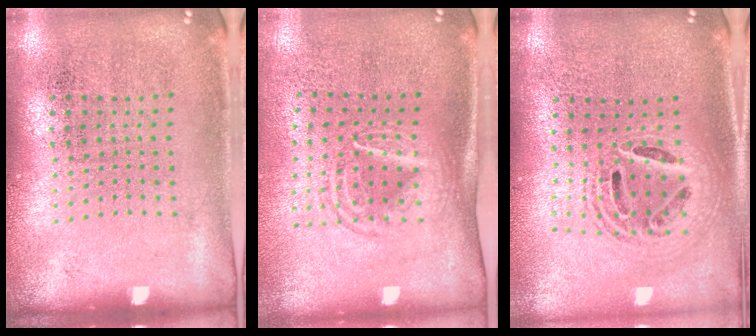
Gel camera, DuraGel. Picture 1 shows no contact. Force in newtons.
{"total": 1.6, "press": 1.3, "slide": 1.0}
{"total": 2.0, "press": 1.6, "slide": 1.2}